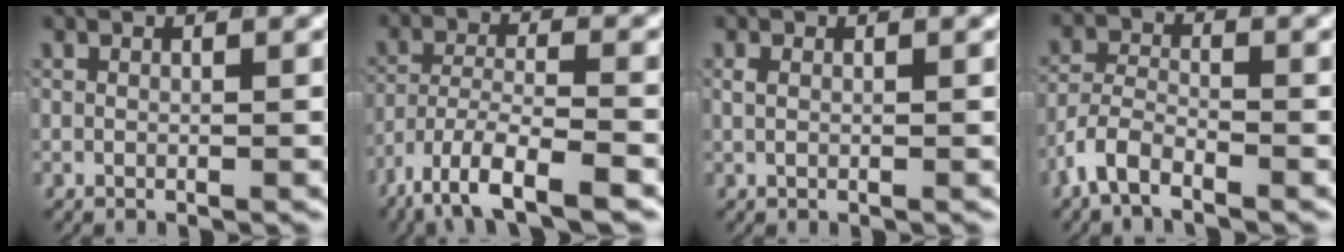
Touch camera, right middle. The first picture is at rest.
{"total": 7.0, "force": [-4.8, 2.1, 4.7], "torque": [-0.088, -0.016, -0.076]}
{"total": 0.6, "force": [0.2, 0.1, 0.5], "torque": [-0.011, -0.002, 0.006]}
{"total": 3.7, "force": [-2.6, 1.9, 1.9], "torque": [-0.037, -0.003, -0.054]}